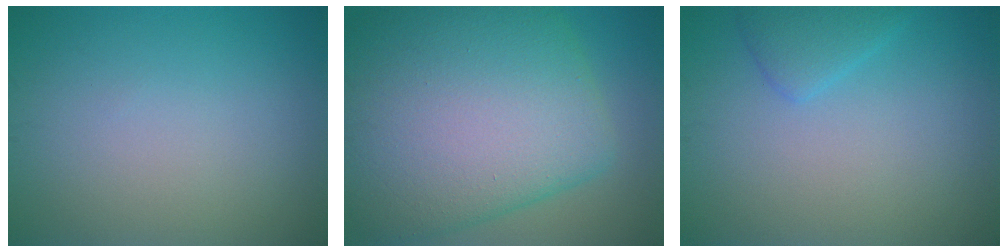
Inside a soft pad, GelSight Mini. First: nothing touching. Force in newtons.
{"total": 14.5, "press": 14.5, "slide": 0.4}
{"total": 2.0, "press": 2.0, "slide": 0.1}